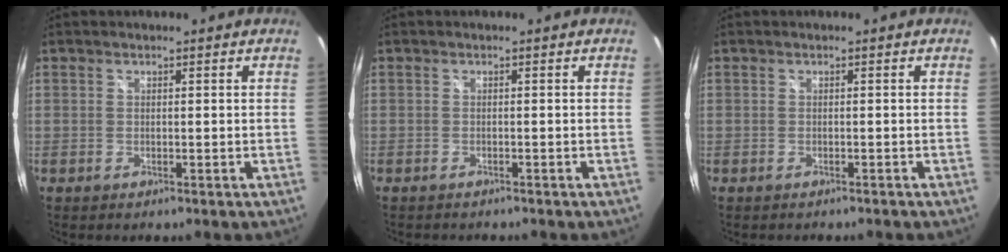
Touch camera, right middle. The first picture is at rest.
{"total": 1.7, "force": [-1.6, 0.4, 0.3], "torque": [-0.010, -0.008, -0.022]}
{"total": 1.1, "force": [-1.0, 0.3, 0.2], "torque": [-0.006, -0.005, -0.013]}